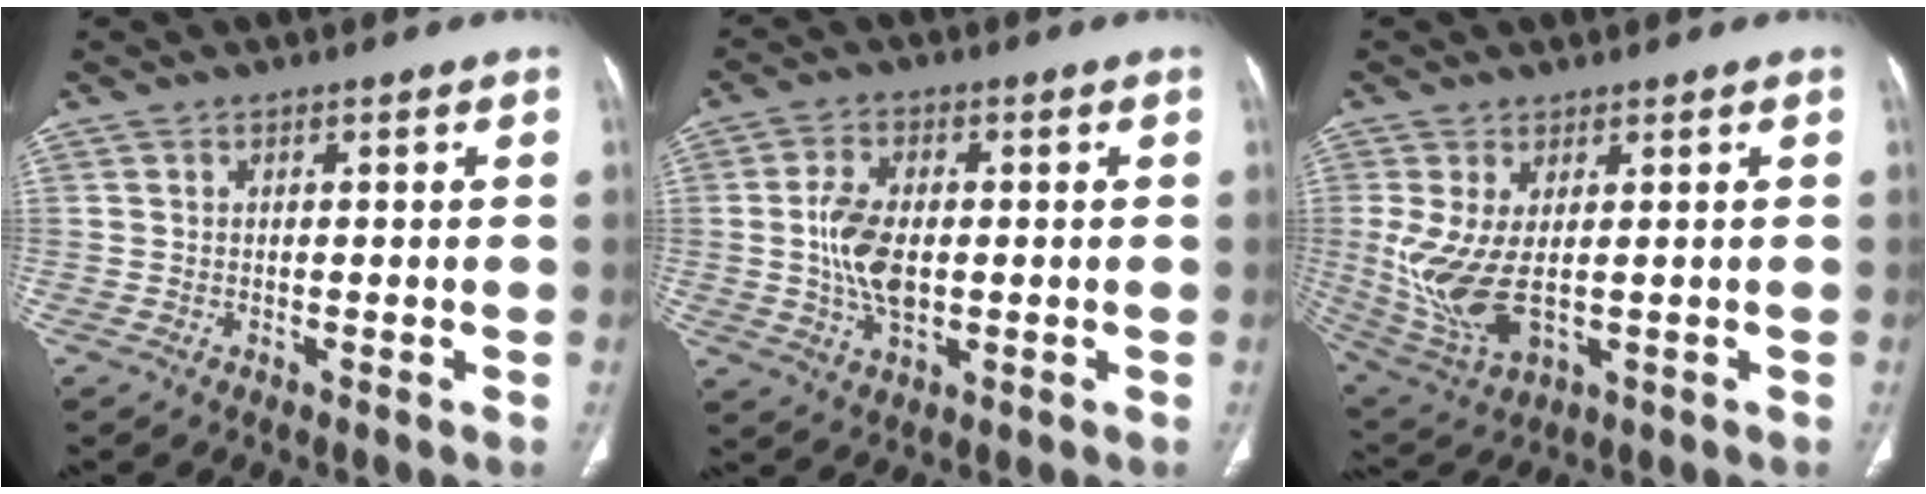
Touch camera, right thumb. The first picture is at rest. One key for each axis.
{"total": 8.8, "fx": -0.1, "fy": 4.9, "fz": 7.3, "tx": -0.145, "ty": -0.001, "tz": 0.001}
{"total": 10.8, "fx": 0.0, "fy": 5.1, "fz": 9.5, "tx": -0.215, "ty": -0.013, "tz": 0.022}